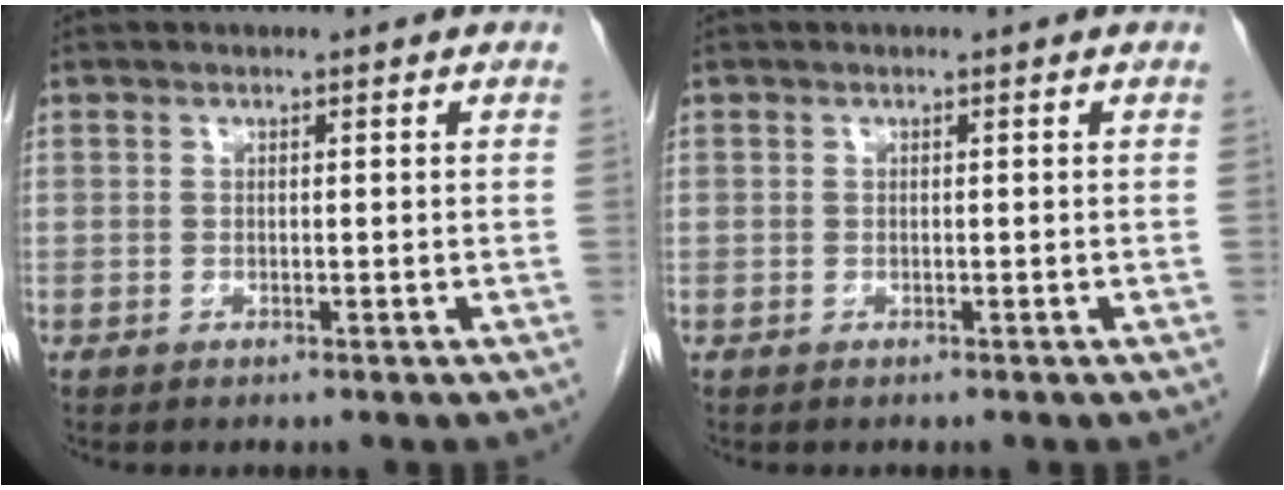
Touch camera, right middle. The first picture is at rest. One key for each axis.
{"total": 0.7, "fx": -0.5, "fy": 0.4, "fz": -0.1, "tx": -0.009, "ty": 0.000, "tz": -0.011}